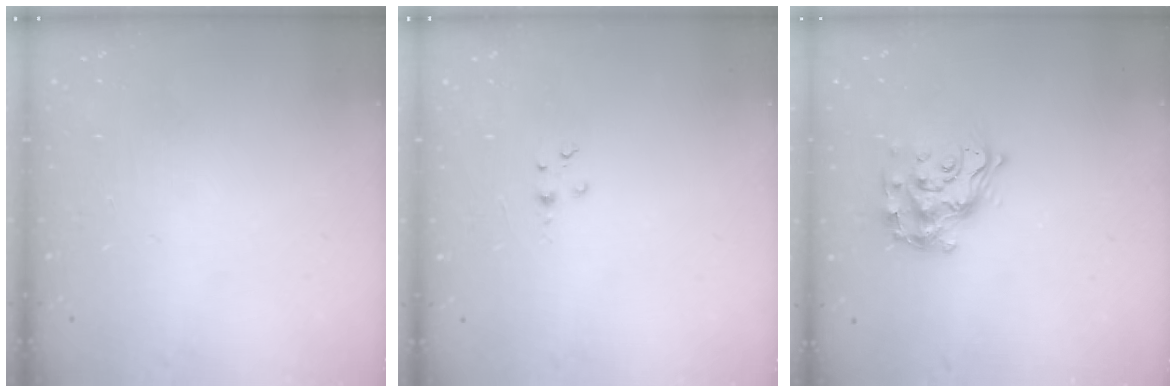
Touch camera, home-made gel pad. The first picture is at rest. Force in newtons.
{"total": 1.8, "press": 1.7, "slide": 0.3}
{"total": 13.8, "press": 13.7, "slide": 0.9}